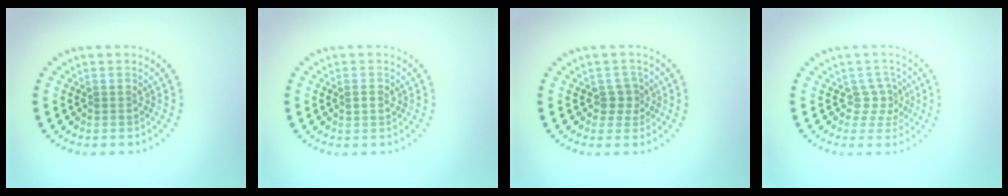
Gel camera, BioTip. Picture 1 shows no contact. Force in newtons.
{"total": 0.8, "press": 0.8, "slide": 0.3}
{"total": 1.7, "press": 1.3, "slide": 1.0}
{"total": 2.2, "press": 1.5, "slide": 1.6}